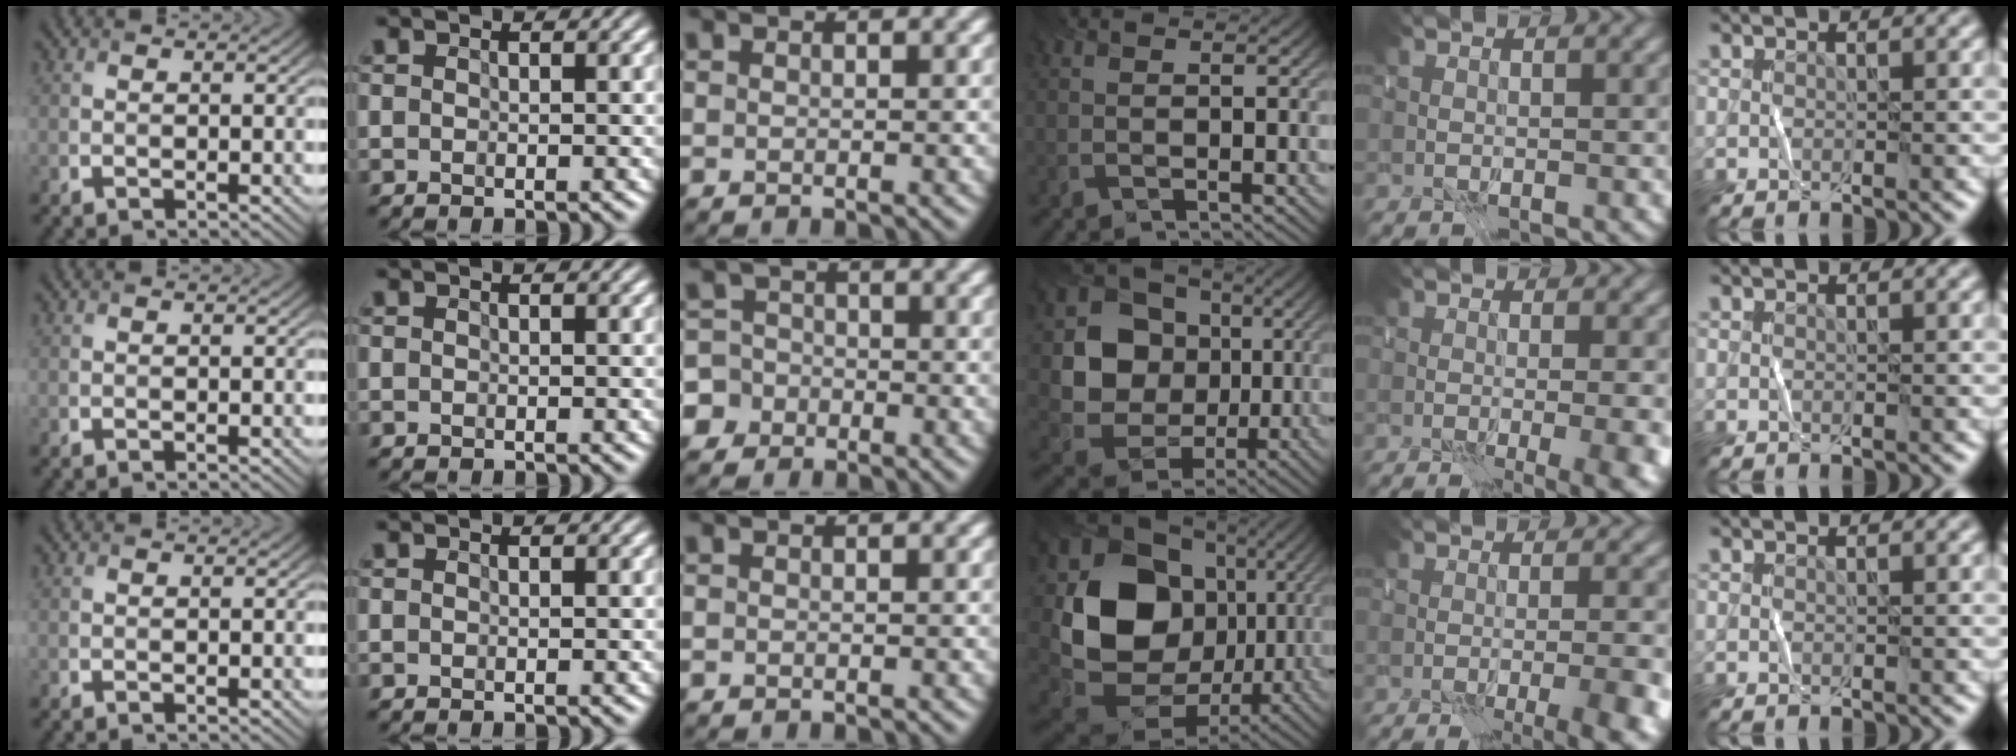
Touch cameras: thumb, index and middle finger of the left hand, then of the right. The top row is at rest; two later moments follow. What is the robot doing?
{"motion": "fold", "object": "receipt paper"}